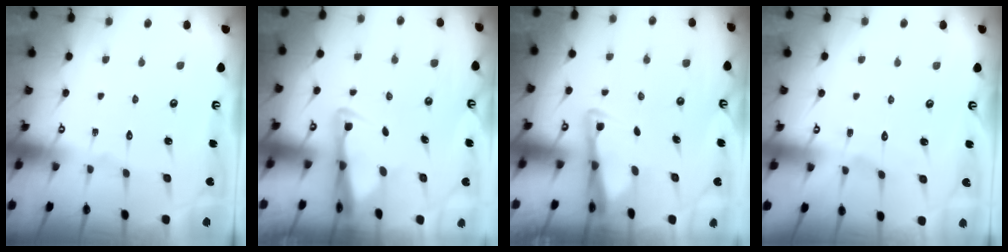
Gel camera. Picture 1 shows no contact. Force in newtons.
{"total": 3.2, "press": 3.1, "slide": 0.5}
{"total": 2.8, "press": 2.8, "slide": 0.5}
{"total": 3.4, "press": 3.3, "slide": 0.4}